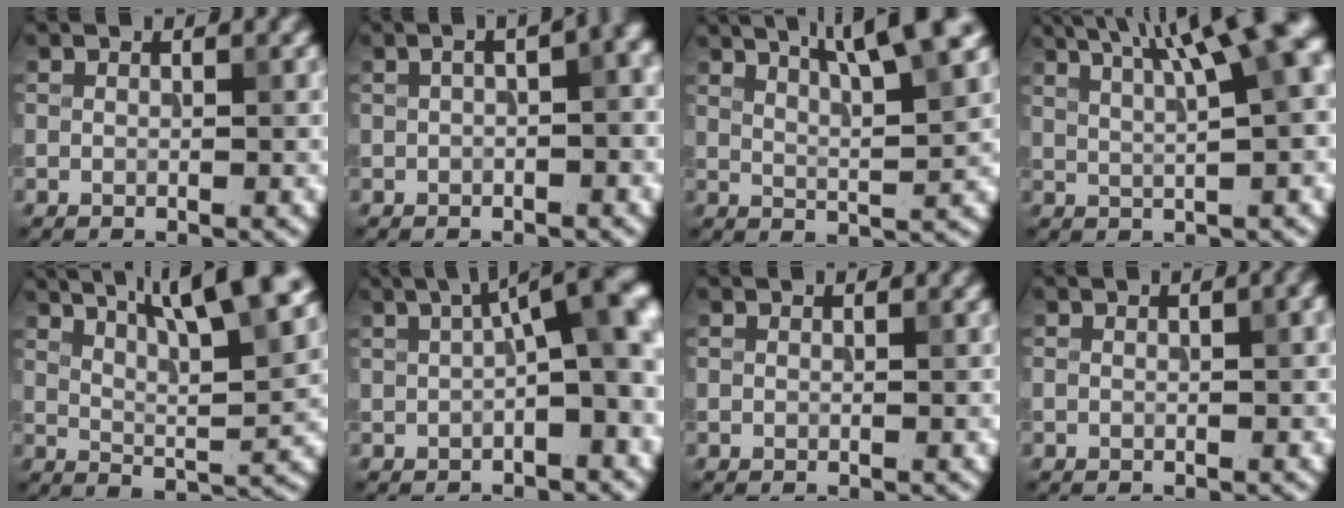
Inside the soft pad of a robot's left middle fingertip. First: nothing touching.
{"total": 11.4, "force": [1.2, 5.0, 10.3], "torque": [-0.071, 0.051, -0.014]}
{"total": 7.8, "force": [5.0, 1.5, 5.8], "torque": [-0.070, 0.022, 0.061]}
{"total": 13.2, "force": [6.0, 4.3, 10.9], "torque": [-0.123, 0.054, 0.065]}
{"total": 11.0, "force": [6.8, 2.6, 8.3], "torque": [-0.100, 0.024, 0.082]}
{"total": 7.2, "force": [0.8, 2.0, 6.9], "torque": [-0.092, 0.022, 0.005]}
{"total": 0.0}
{"total": 2.4, "force": [0.3, 1.1, 2.1], "torque": [-0.020, 0.002, 0.004]}